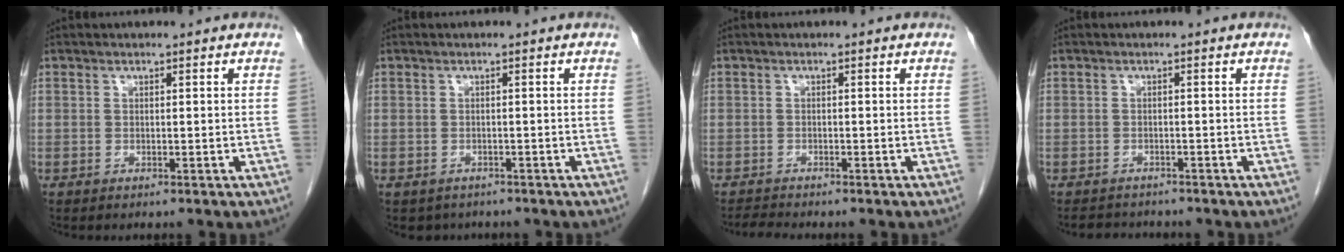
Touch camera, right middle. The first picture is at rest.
{"total": 2.6, "force": [-2.1, 1.6, 0.1], "torque": [-0.002, 0.004, -0.029]}
{"total": 1.5, "force": [-1.4, -0.3, 0.0], "torque": [-0.005, -0.009, -0.026]}
{"total": 3.6, "force": [-3.4, 1.1, 0.4], "torque": [-0.004, -0.007, -0.050]}